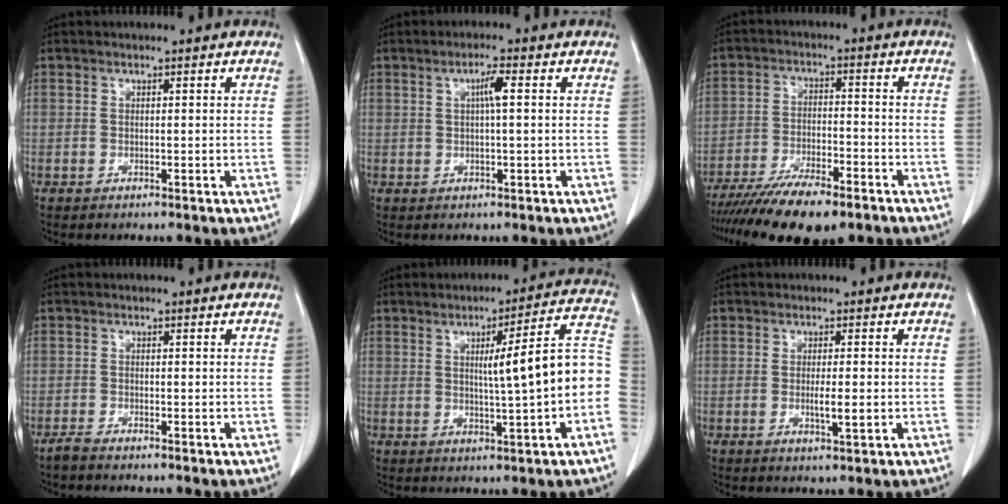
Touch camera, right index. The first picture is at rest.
{"total": 2.8, "force": [0.6, 0.3, 2.7], "torque": [-0.048, 0.005, 0.010]}
{"total": 13.5, "force": [-10.6, 3.1, 7.8], "torque": [-0.133, -0.019, -0.173]}
{"total": 1.3, "force": [-1.2, 0.0, 0.6], "torque": [-0.020, -0.003, -0.022]}
{"total": 11.9, "force": [-0.5, 0.0, 11.9], "torque": [-0.151, 0.024, -0.010]}
{"total": 3.0, "force": [-0.5, 0.3, 3.0], "torque": [-0.052, -0.004, -0.006]}